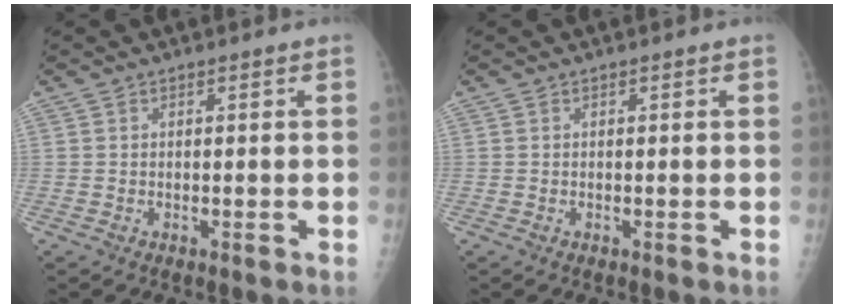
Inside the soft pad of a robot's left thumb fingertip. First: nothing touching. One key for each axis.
{"total": 0.0}